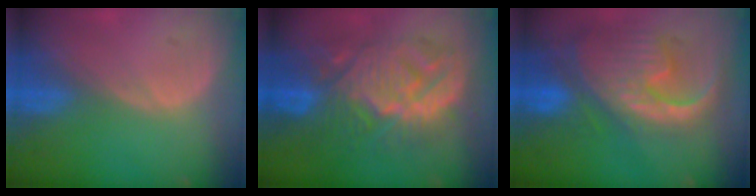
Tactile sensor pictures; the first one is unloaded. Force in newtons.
{"total": 11.5, "press": 11.5, "slide": 1.0}
{"total": 12.8, "press": 10.9, "slide": 6.6}